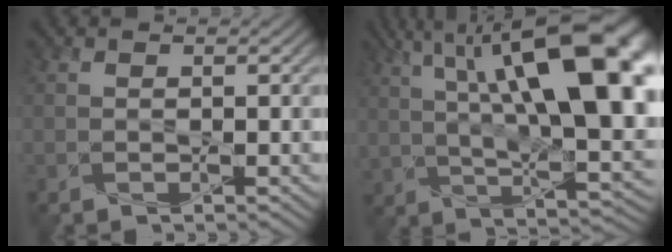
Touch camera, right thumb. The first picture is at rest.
{"total": 20.7, "force": [6.6, 9.1, 17.4], "torque": [-0.250, 0.026, 0.096]}